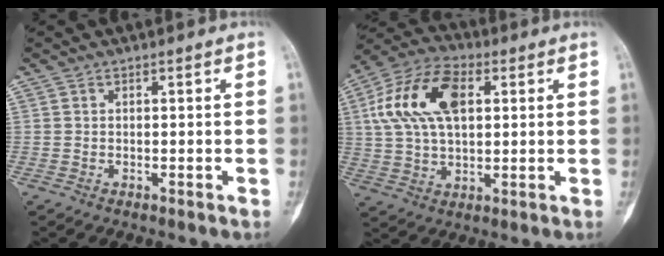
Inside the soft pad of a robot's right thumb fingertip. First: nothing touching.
{"total": 15.5, "force": [3.9, 9.0, 12.0], "torque": [-0.229, 0.016, 0.069]}